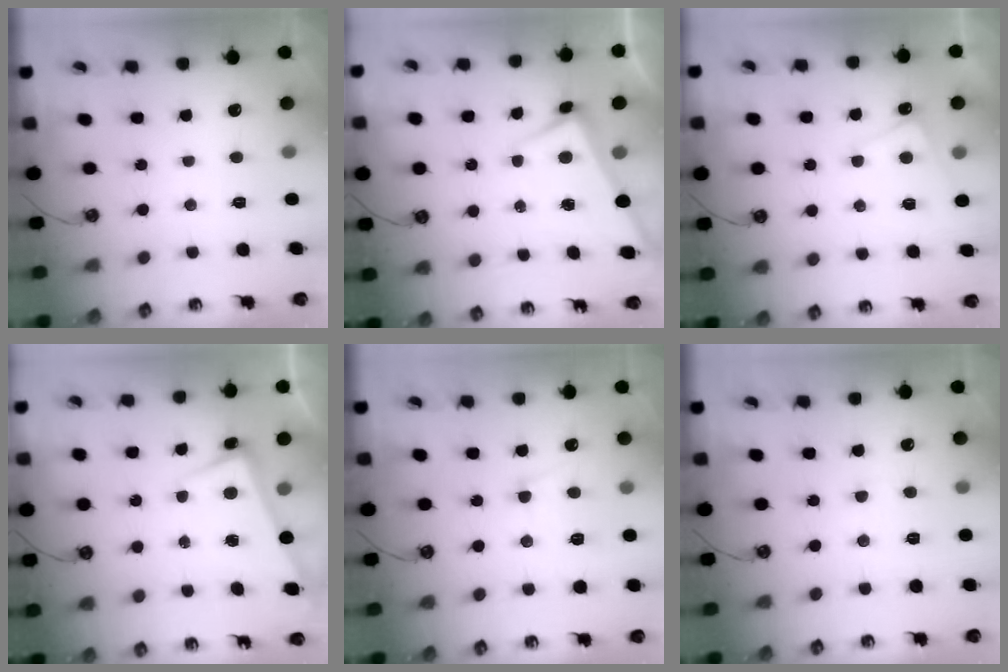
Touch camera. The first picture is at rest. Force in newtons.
{"total": 2.6, "press": 2.6, "slide": 0.4}
{"total": 1.3, "press": 1.2, "slide": 0.4}
{"total": 2.6, "press": 2.4, "slide": 0.9}
{"total": 4.5, "press": 4.4, "slide": 0.9}
{"total": 2.4, "press": 2.4, "slide": 0.3}